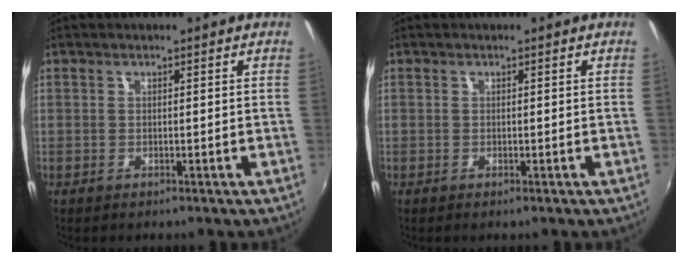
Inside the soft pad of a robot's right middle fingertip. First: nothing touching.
{"total": 0.0}